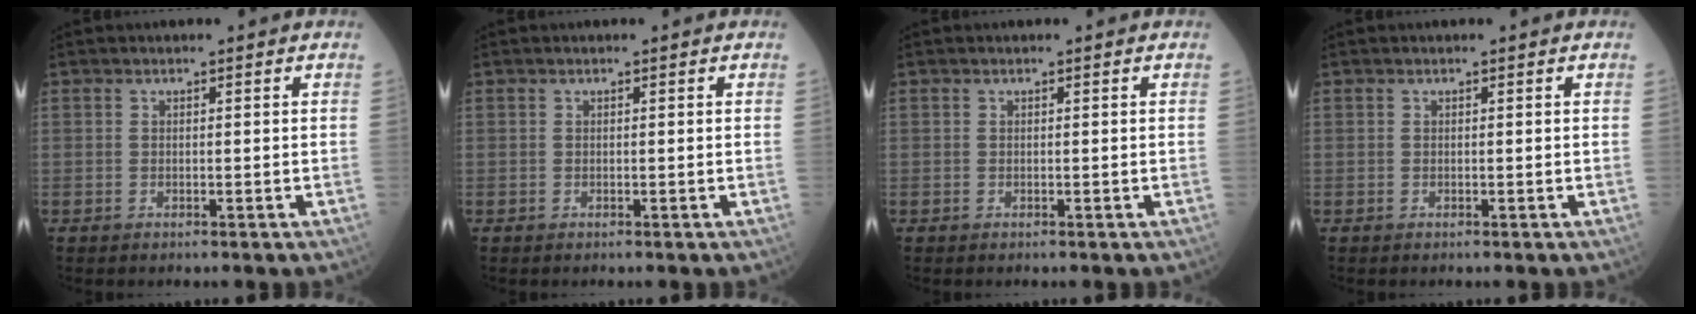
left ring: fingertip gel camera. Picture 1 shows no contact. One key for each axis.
{"total": 0.0}
{"total": 0.0}
{"total": 0.0}